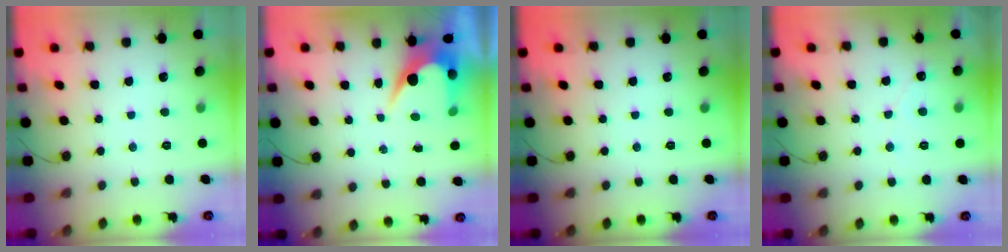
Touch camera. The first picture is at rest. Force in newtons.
{"total": 6.1, "press": 6.1, "slide": 0.4}
{"total": 0.0}
{"total": 1.6, "press": 1.6, "slide": 0.1}